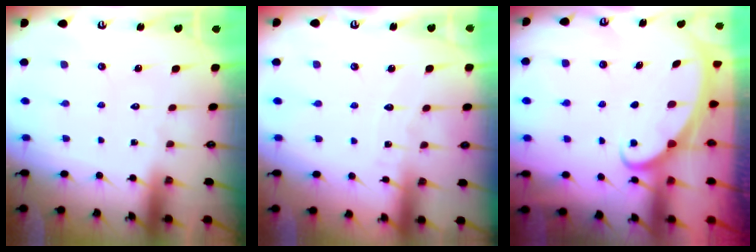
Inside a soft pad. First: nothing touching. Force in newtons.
{"total": 3.9, "press": 3.9, "slide": 0.2}
{"total": 2.3, "press": 2.3, "slide": 0.3}